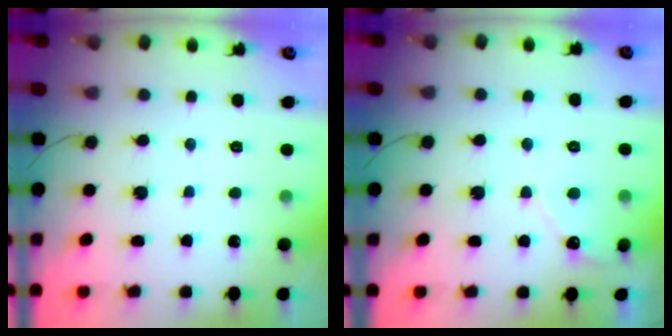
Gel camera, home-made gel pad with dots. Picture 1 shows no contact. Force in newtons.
{"total": 5.2, "press": 5.2, "slide": 0.5}